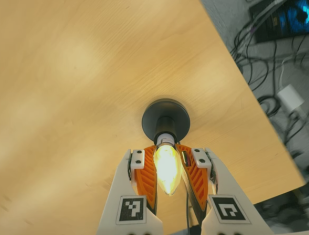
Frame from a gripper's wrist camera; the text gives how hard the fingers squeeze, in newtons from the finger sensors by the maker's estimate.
{"total": 24.8, "left": 24.1, "right": 25.6}